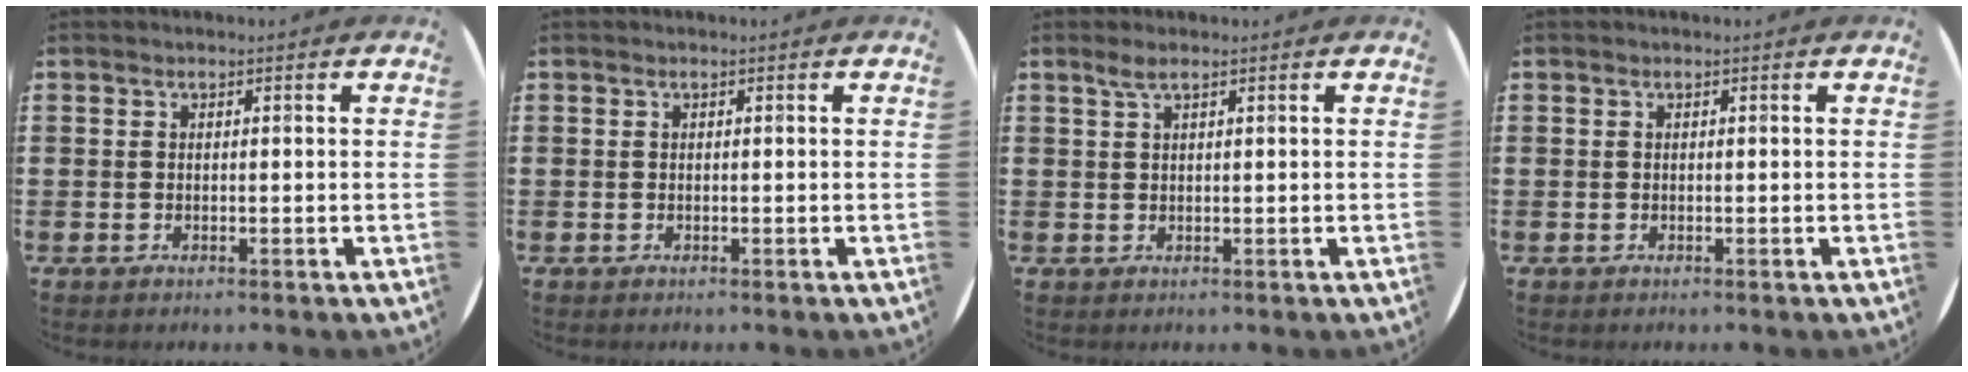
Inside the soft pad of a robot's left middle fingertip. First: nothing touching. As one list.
[{"total": 0.0}, {"total": 1.6, "force": [1.0, 0.1, 1.2], "torque": [-0.023, 0.004, 0.017]}, {"total": 0.0}]